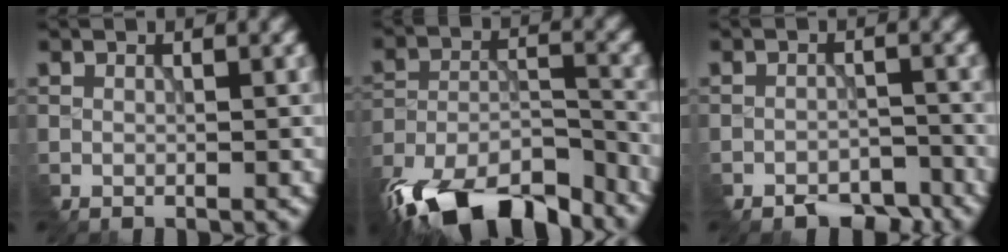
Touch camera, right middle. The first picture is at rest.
{"total": 13.2, "force": [-11.0, 4.3, 6.0], "torque": [-0.134, -0.020, -0.185]}
{"total": 4.1, "force": [-3.7, 1.3, 0.8], "torque": [-0.014, -0.005, -0.056]}